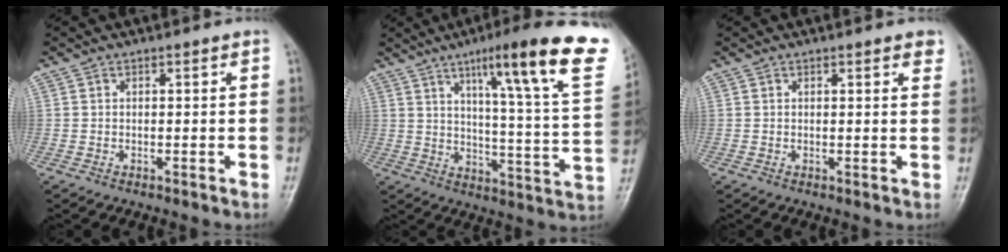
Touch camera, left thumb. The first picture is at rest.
{"total": 23.6, "force": [13.4, 2.8, 19.2], "torque": [-0.248, -0.048, 0.182]}
{"total": 2.5, "force": [1.7, 0.8, 1.7], "torque": [-0.010, -0.002, 0.016]}